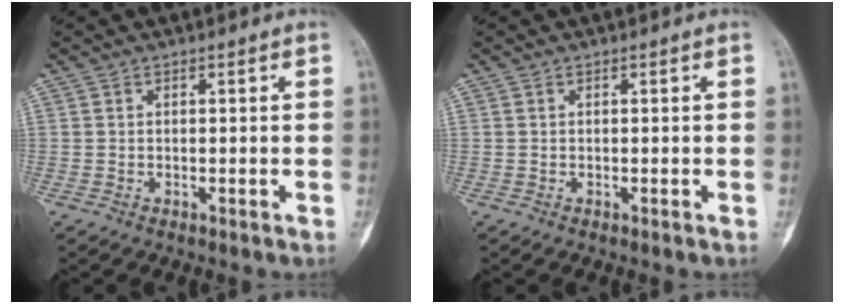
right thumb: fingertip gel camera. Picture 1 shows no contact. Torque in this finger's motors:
{"motor_torque": [0.05, 0.10, 0.16, -0.16, 0.01]}